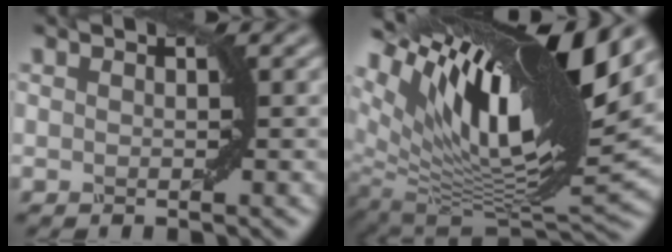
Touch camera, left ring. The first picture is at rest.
{"total": 15.9, "force": [7.0, 5.7, 13.1], "torque": [-0.242, 0.009, 0.127]}